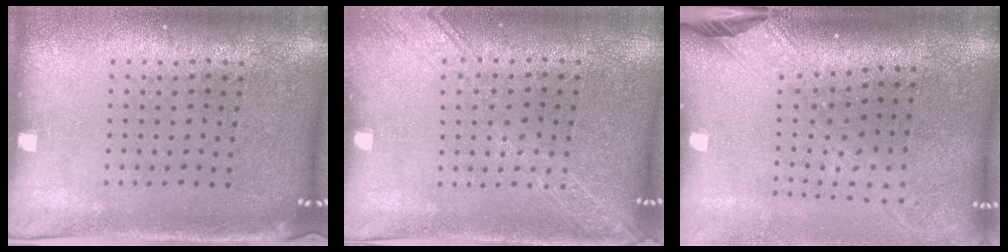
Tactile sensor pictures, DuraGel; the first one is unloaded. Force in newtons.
{"total": 1.7, "press": 1.7, "slide": 0.3}
{"total": 2.4, "press": 1.7, "slide": 1.6}